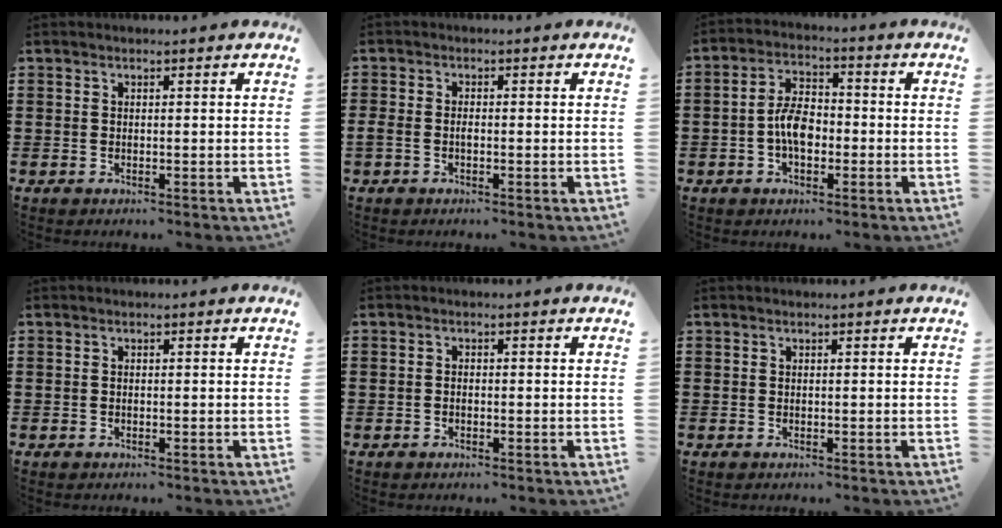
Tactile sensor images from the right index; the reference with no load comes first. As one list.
[{"total": 1.1, "force": [-0.5, 0.6, 0.8], "torque": [-0.017, 0.000, -0.010]}, {"total": 5.8, "force": [-1.3, 3.2, 4.7], "torque": [-0.097, 0.007, -0.026]}, {"total": 0.0}, {"total": 0.7, "force": [-0.5, 0.4, 0.3], "torque": [-0.008, -0.001, -0.009]}, {"total": 0.0}]